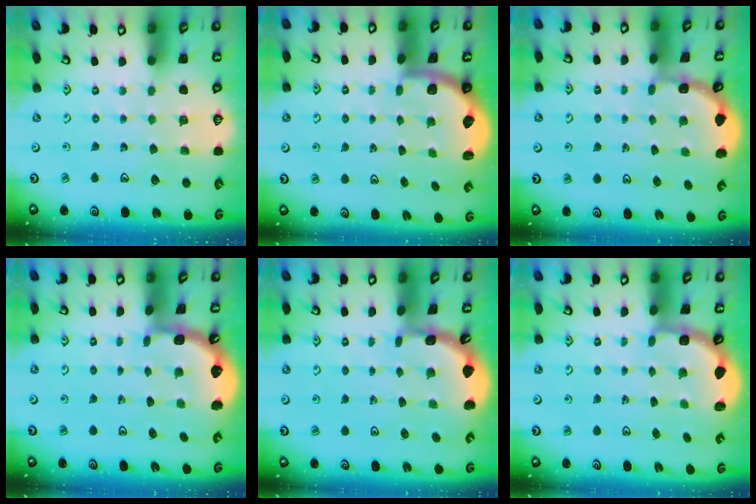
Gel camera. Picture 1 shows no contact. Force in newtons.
{"total": 1.9, "press": 1.8, "slide": 0.5}
{"total": 1.5, "press": 1.5, "slide": 0.2}
{"total": 1.7, "press": 1.7, "slide": 0.2}
{"total": 1.8, "press": 1.8, "slide": 0.1}
{"total": 3.0, "press": 2.0, "slide": 2.2}